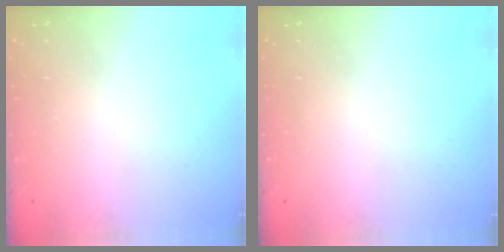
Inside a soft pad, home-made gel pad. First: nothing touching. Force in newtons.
{"total": 0.0}